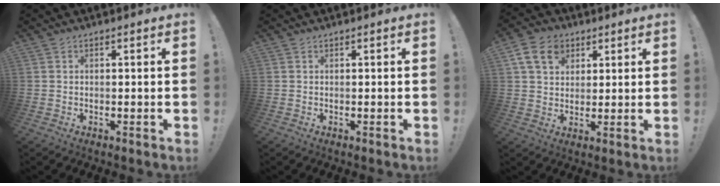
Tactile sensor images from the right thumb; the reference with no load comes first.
{"total": 0.0}
{"total": 10.7, "force": [4.7, 8.0, 5.2], "torque": [-0.080, -0.010, 0.092]}